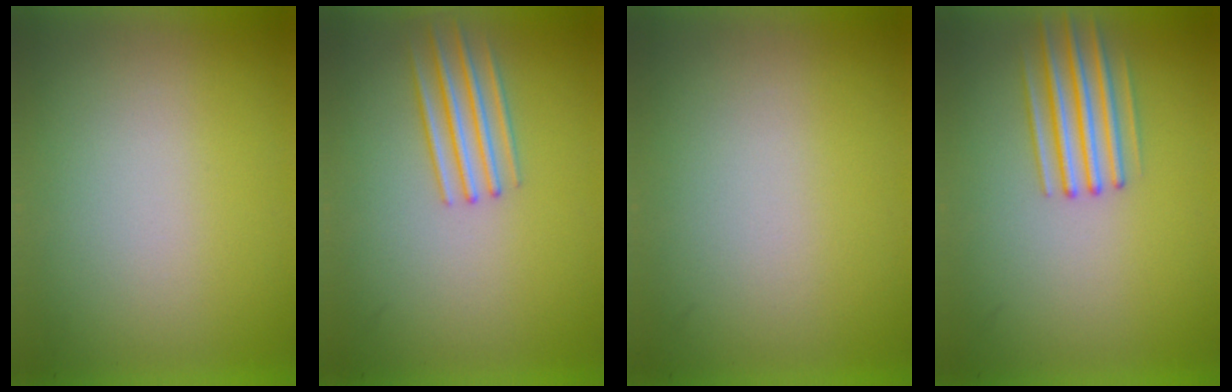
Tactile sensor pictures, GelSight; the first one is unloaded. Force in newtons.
{"total": 2.1}
{"total": 0.0}
{"total": 2.6}